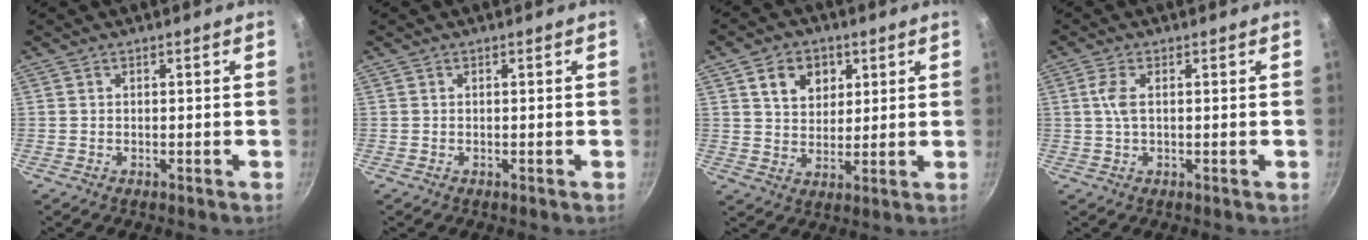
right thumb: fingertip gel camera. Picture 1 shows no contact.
{"total": 0.0}
{"total": 8.1, "force": [3.2, 6.2, 4.1], "torque": [-0.040, -0.007, 0.054]}
{"total": 3.2, "force": [0.4, 1.2, 3.0], "torque": [-0.071, 0.005, 0.006]}